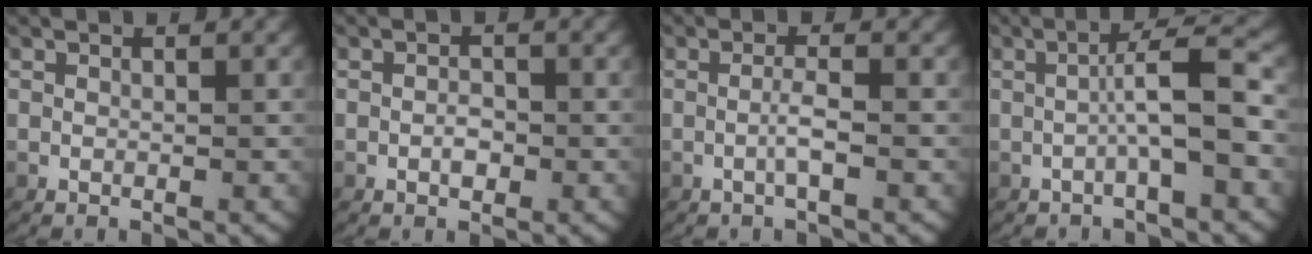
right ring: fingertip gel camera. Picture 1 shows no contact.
{"total": 1.4, "force": [-0.5, 0.8, 0.9], "torque": [-0.020, -0.006, -0.007]}
{"total": 1.8, "force": [-0.5, 0.0, 1.7], "torque": [-0.036, -0.003, -0.011]}
{"total": 4.2, "force": [-0.5, 0.6, 4.1], "torque": [-0.061, 0.012, -0.012]}